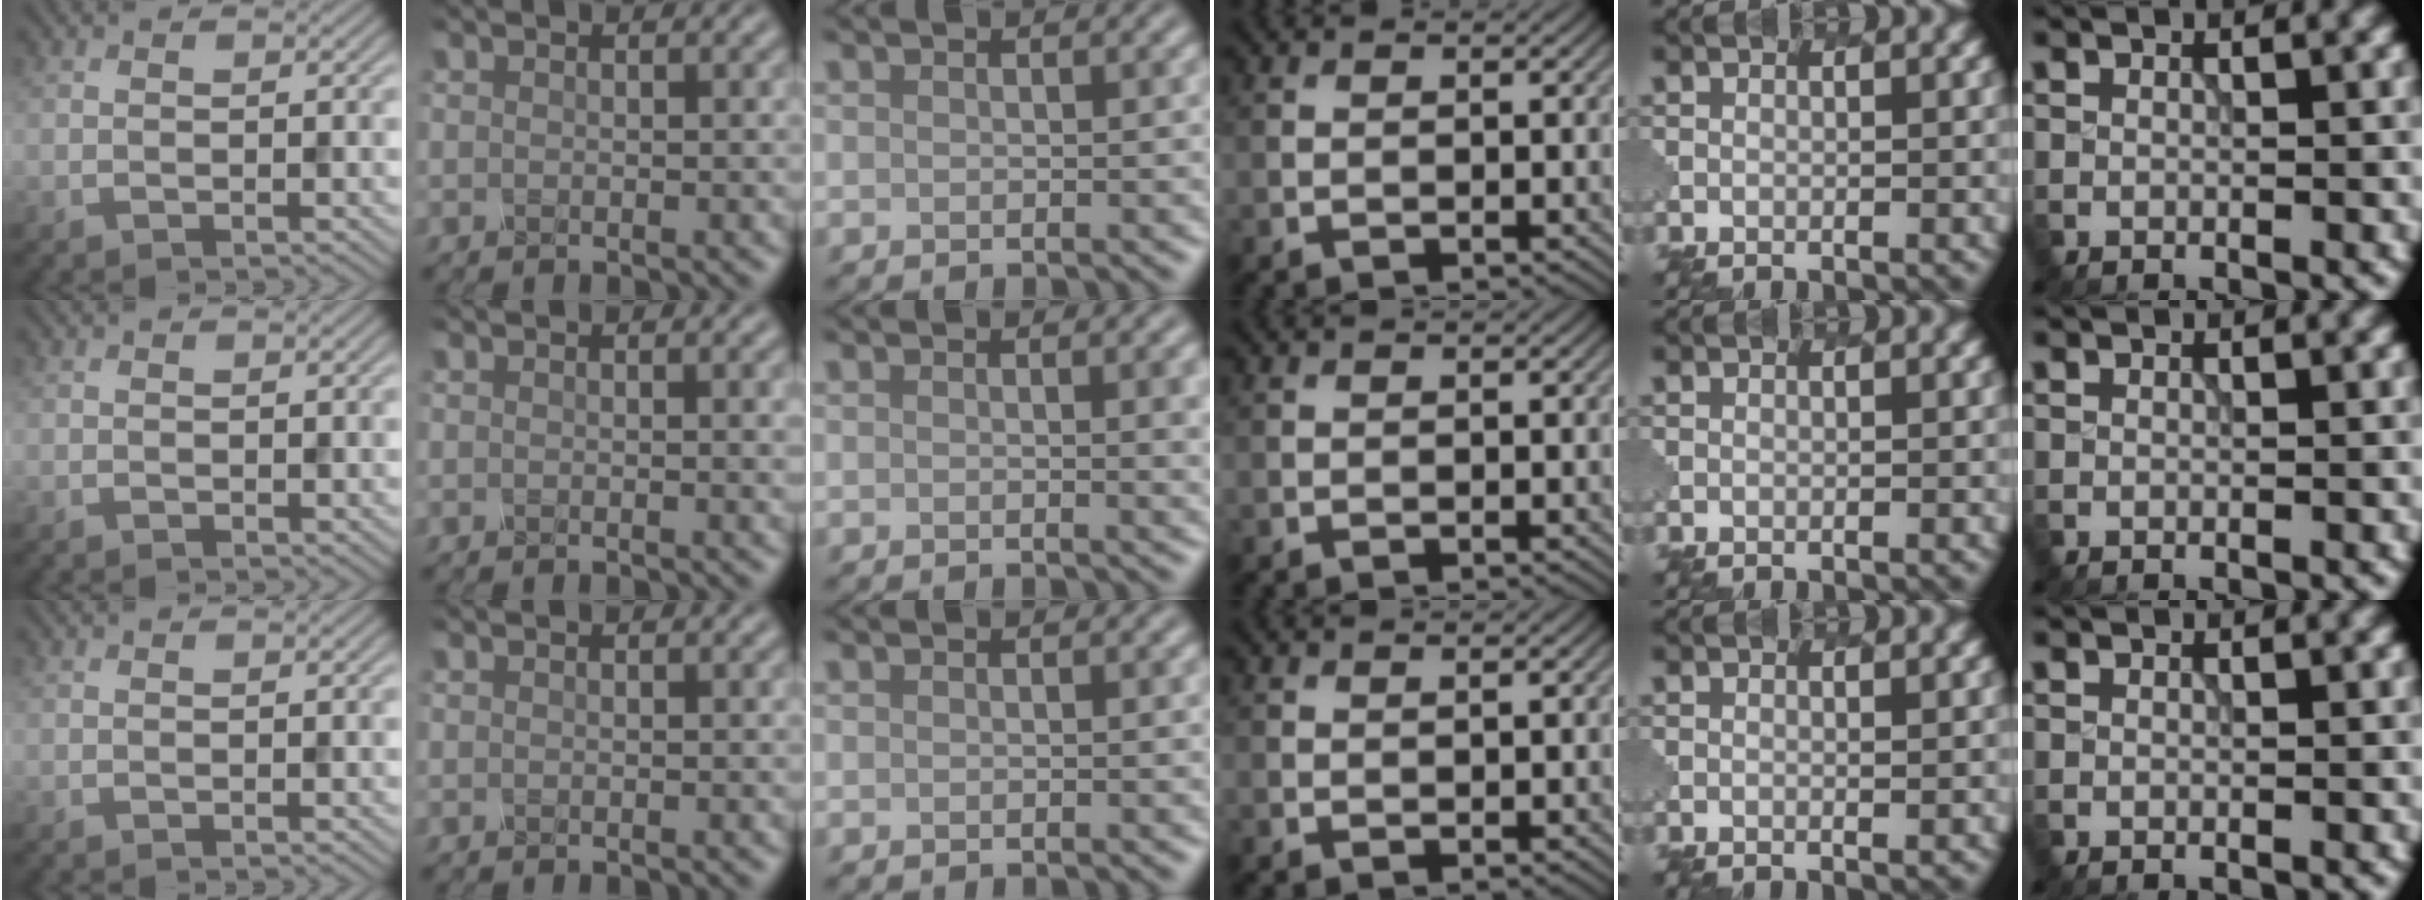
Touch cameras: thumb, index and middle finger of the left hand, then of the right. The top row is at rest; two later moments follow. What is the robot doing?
{"motion": "unscrew", "object": "spray bottle"}